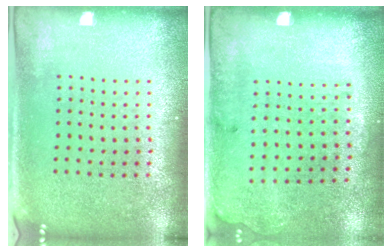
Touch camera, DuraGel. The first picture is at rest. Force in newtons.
{"total": 1.8, "press": 1.2, "slide": 1.3}